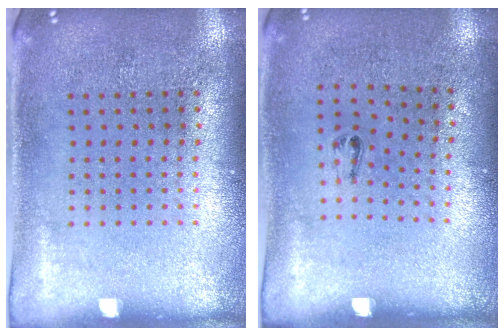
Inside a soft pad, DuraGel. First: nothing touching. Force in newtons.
{"total": 0.6, "press": 0.3, "slide": 0.5}